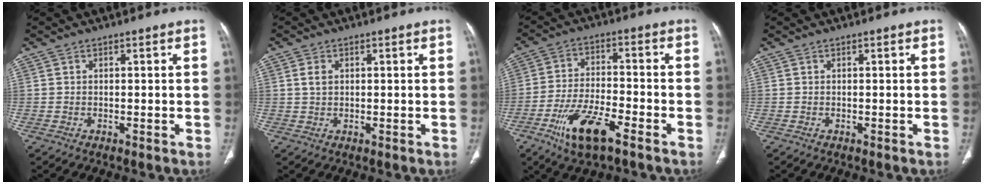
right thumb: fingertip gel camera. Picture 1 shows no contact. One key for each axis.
{"total": 2.1, "fx": 0.6, "fy": 1.4, "fz": 1.4, "tx": -0.025, "ty": 0.001, "tz": 0.014}
{"total": 11.8, "fx": -6.6, "fy": 3.9, "fz": 9.0, "tx": -0.179, "ty": 0.021, "tz": -0.117}
{"total": 0.0}